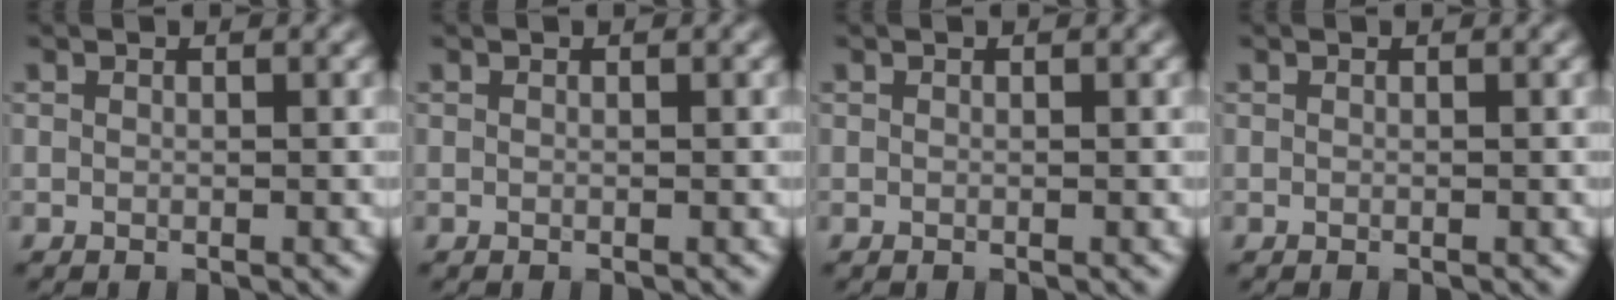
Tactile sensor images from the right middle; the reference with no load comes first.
{"total": 0.0}
{"total": 0.0}
{"total": 0.0}